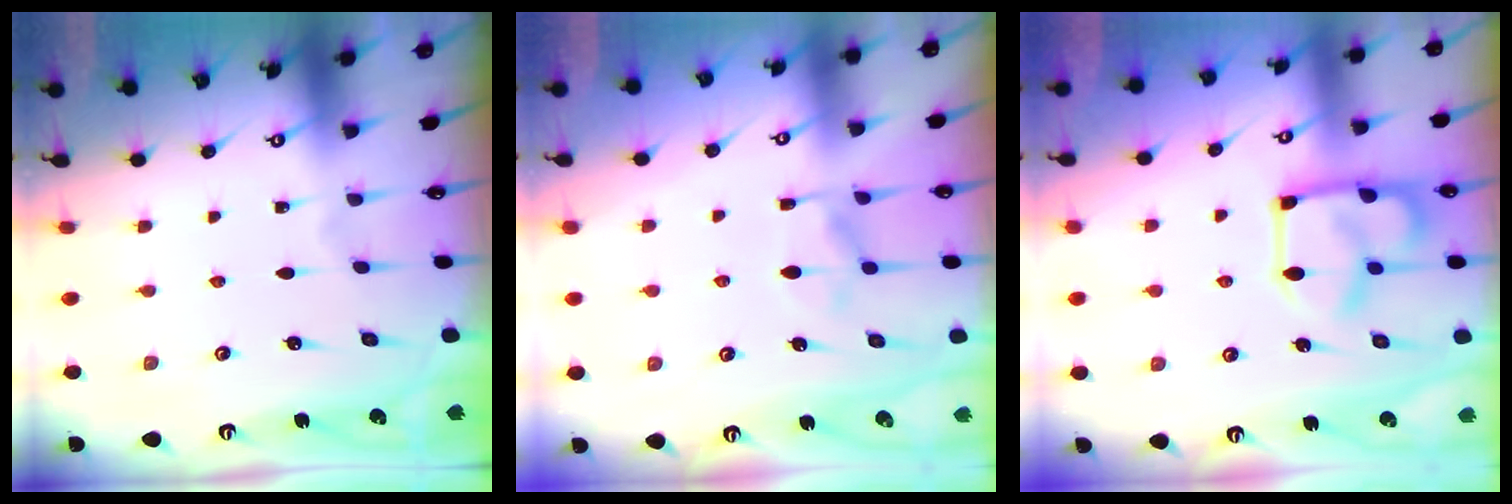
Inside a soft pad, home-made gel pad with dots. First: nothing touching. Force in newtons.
{"total": 2.1, "press": 1.4, "slide": 1.5}
{"total": 12.1, "press": 12.1, "slide": 1.1}